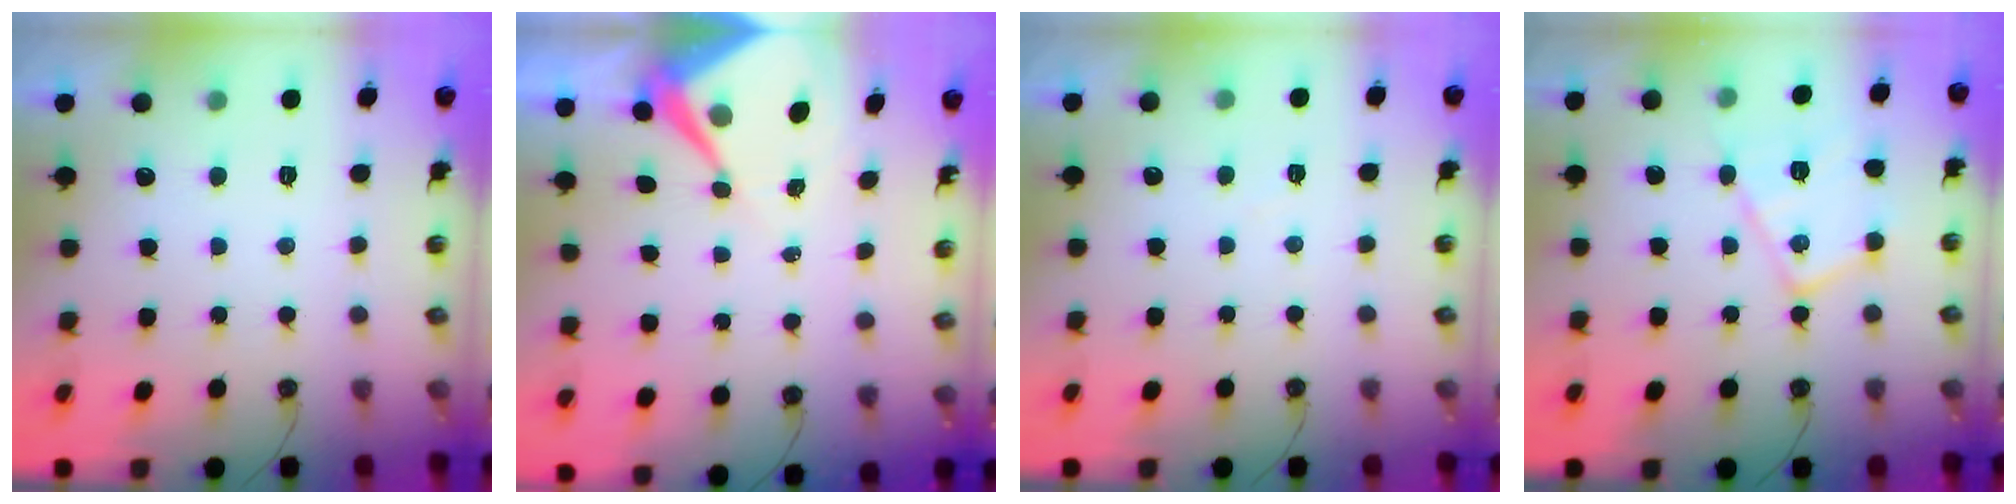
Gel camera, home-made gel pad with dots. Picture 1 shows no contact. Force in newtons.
{"total": 7.1, "press": 7.1, "slide": 0.6}
{"total": 3.4, "press": 3.4, "slide": 0.5}
{"total": 12.8, "press": 12.8, "slide": 0.2}